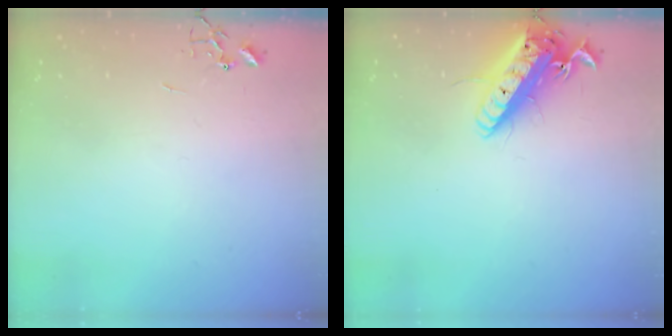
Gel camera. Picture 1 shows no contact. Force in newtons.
{"total": 16.4, "press": 16.0, "slide": 3.4}